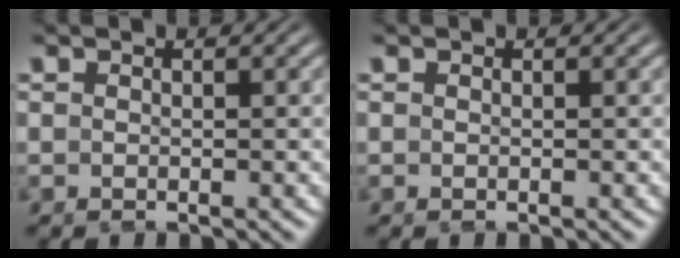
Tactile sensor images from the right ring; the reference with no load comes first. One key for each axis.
{"total": 0.0}